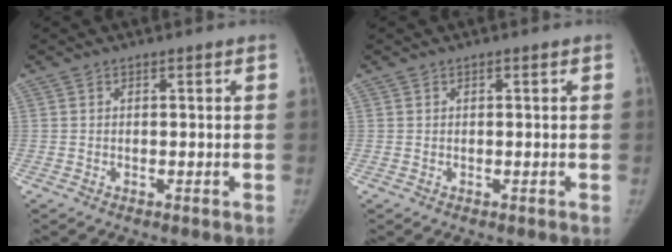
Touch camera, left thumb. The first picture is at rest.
{"total": 0.0}